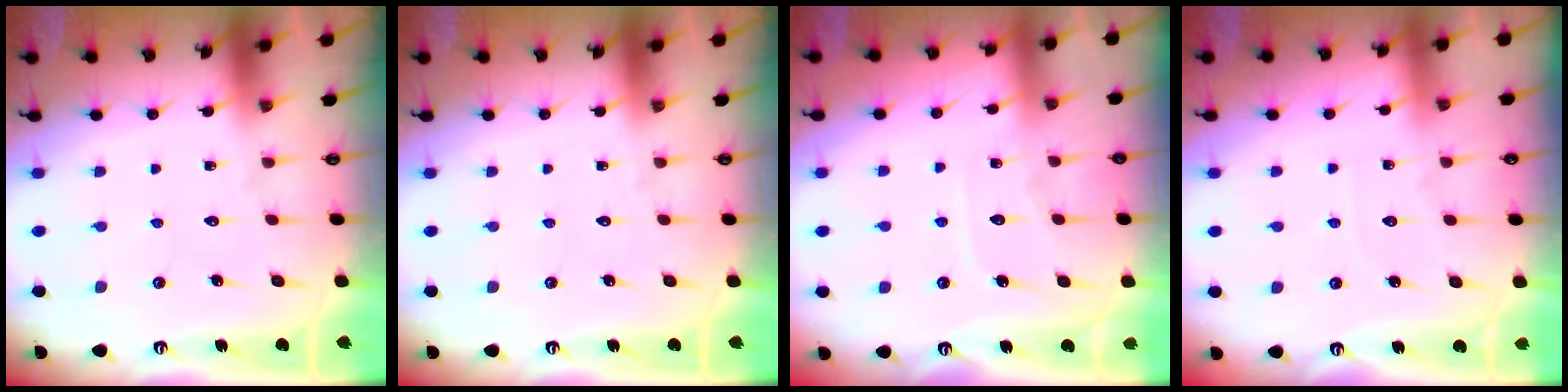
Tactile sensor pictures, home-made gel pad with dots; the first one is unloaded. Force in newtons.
{"total": 0.0}
{"total": 5.2, "press": 5.2, "slide": 0.6}
{"total": 2.7, "press": 2.7, "slide": 0.4}